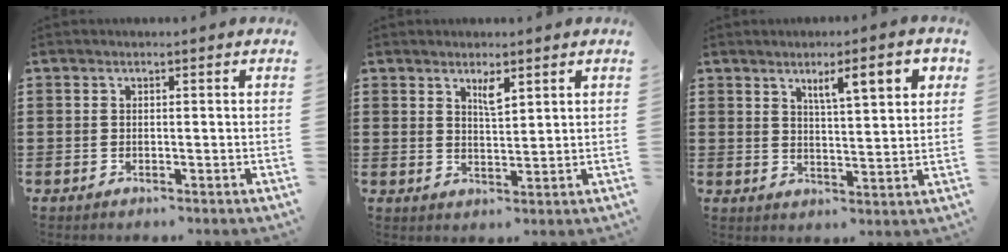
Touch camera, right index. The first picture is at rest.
{"total": 2.9, "force": [1.9, 0.7, 2.1], "torque": [-0.038, 0.000, 0.030]}
{"total": 6.7, "force": [3.2, 1.3, 5.8], "torque": [-0.093, -0.003, 0.047]}